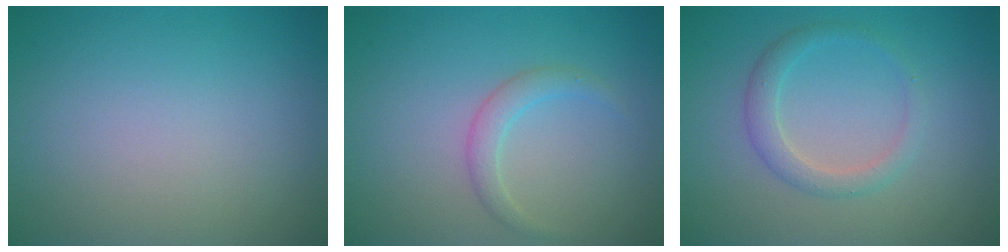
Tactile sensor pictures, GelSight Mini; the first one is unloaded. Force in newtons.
{"total": 1.7, "press": 1.7, "slide": 0.1}
{"total": 2.2, "press": 2.2, "slide": 0.1}